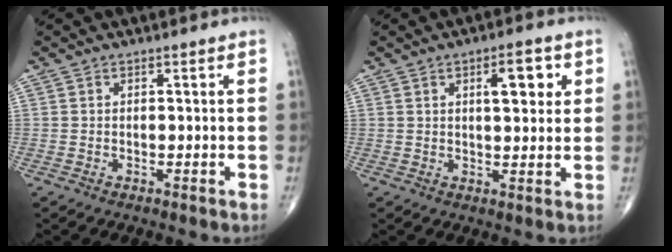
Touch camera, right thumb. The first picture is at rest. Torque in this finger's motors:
{"motor_torque": [0.18, 0.38, 0.62, 0.30, 0.00]}